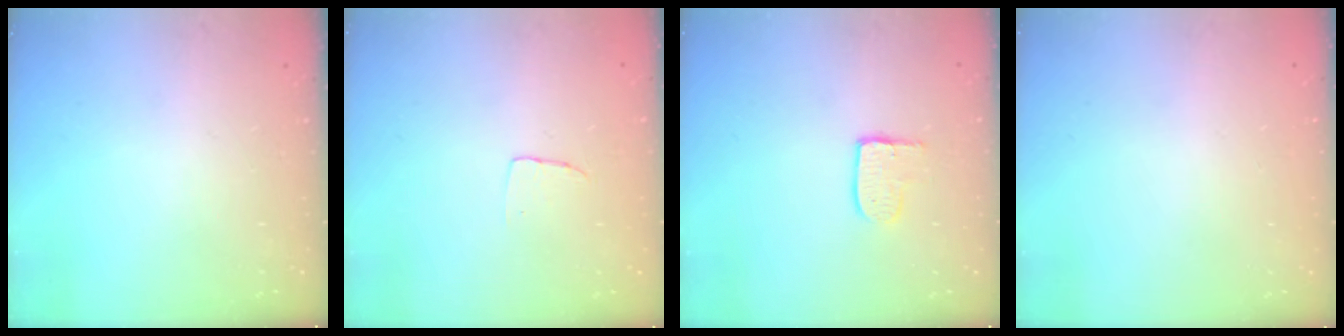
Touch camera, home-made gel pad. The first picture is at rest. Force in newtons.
{"total": 2.9, "press": 2.9, "slide": 0.1}
{"total": 5.7, "press": 5.7, "slide": 0.5}
{"total": 0.0}